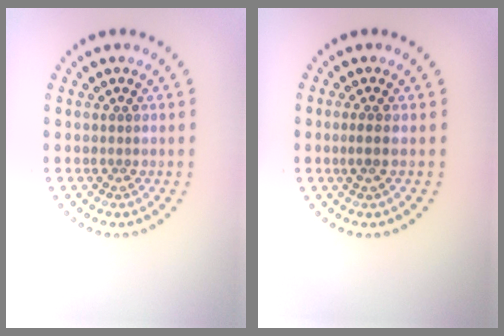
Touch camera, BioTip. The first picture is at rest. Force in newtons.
{"total": 1.4, "press": 1.1, "slide": 0.8}